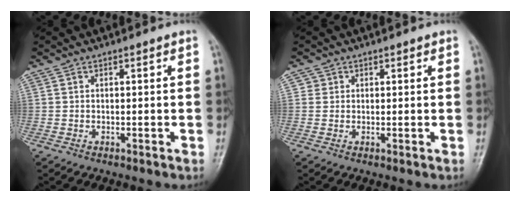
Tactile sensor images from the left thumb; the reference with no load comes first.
{"total": 1.9, "force": [0.7, 1.7, 0.0], "torque": [0.016, -0.001, 0.005]}